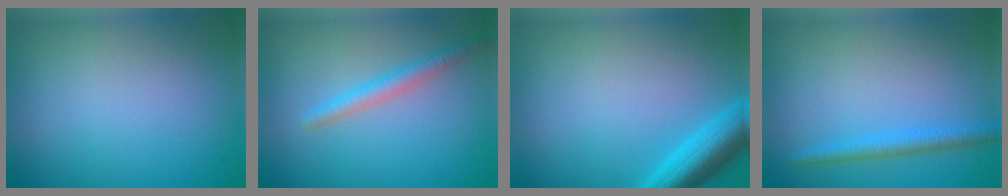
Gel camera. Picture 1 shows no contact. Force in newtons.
{"total": 2.4, "press": 2.4, "slide": 0.1}
{"total": 4.9, "press": 4.9, "slide": 0.3}
{"total": 2.2, "press": 2.2, "slide": 0.2}